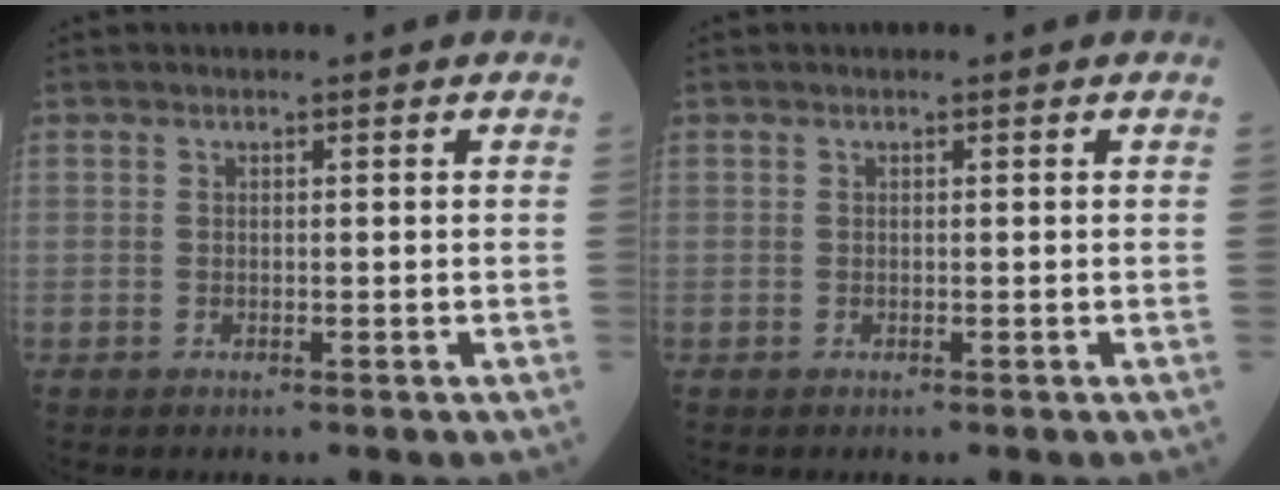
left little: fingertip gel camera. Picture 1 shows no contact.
{"total": 0.0}